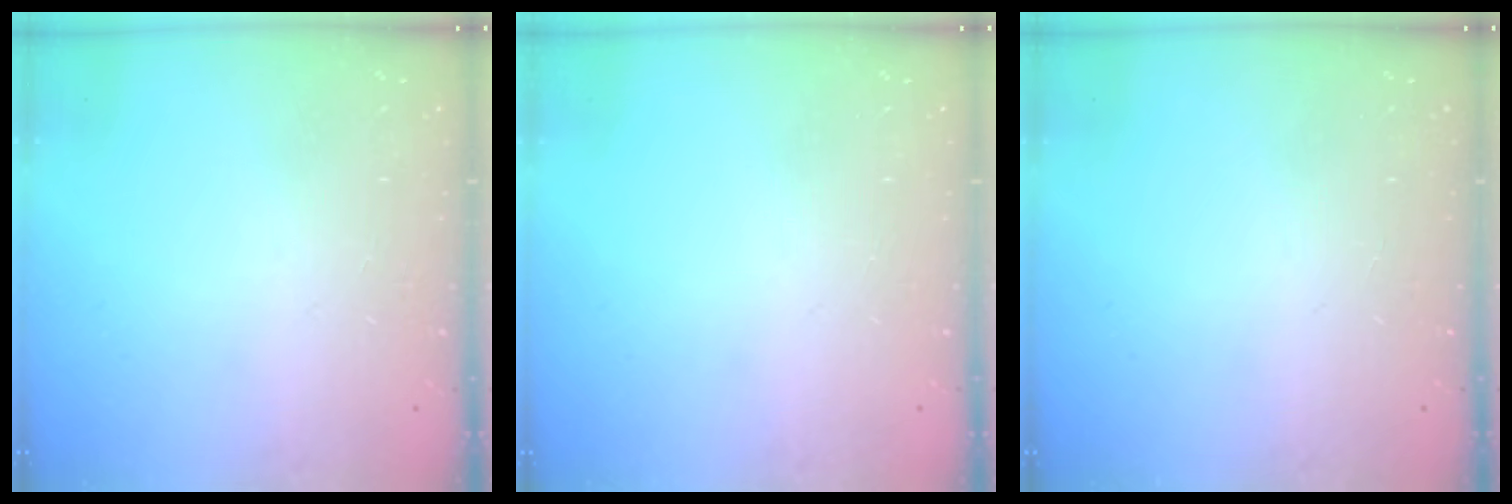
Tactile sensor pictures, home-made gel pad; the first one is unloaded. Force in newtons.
{"total": 0.0}
{"total": 0.0}